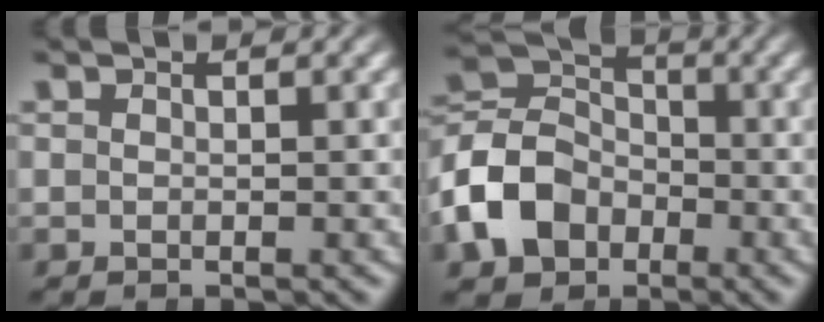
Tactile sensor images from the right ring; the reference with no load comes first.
{"total": 7.8, "force": [-1.5, 6.4, 4.1], "torque": [-0.091, -0.022, -0.021]}